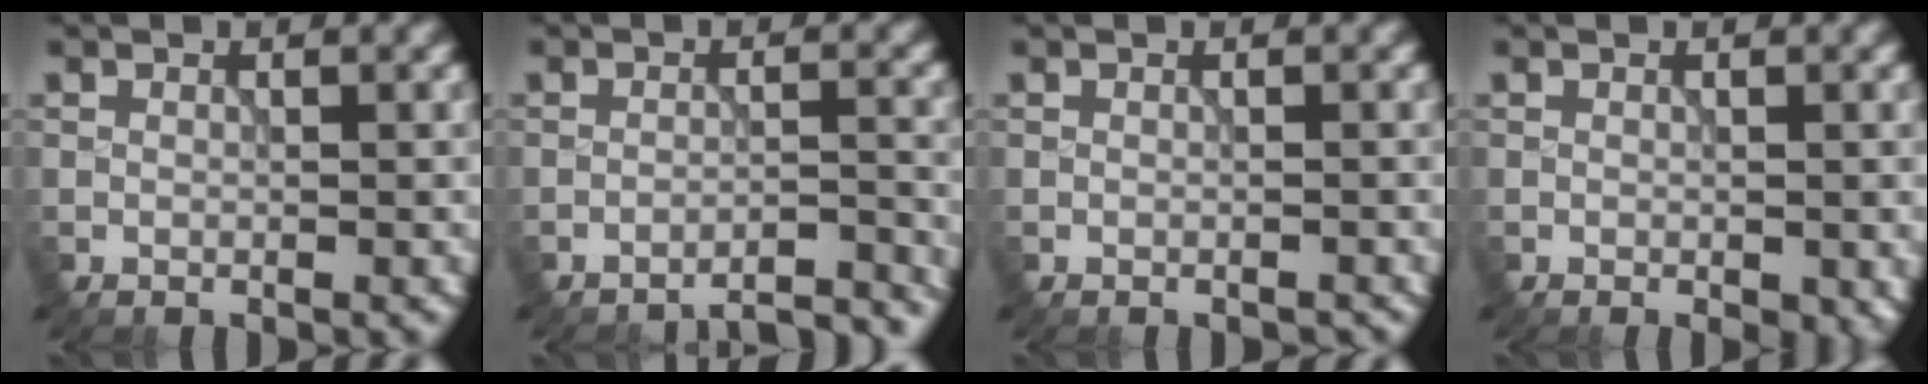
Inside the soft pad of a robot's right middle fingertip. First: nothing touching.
{"total": 7.6, "force": [-7.4, 1.2, 1.4], "torque": [-0.006, 0.011, -0.087]}
{"total": 0.0}
{"total": 1.5, "force": [-0.6, 0.6, 1.3], "torque": [-0.018, -0.007, -0.003]}